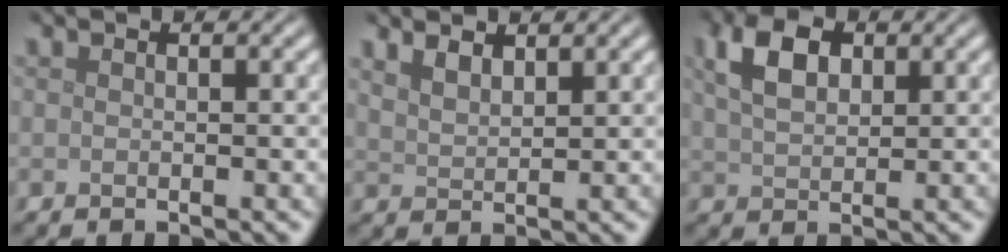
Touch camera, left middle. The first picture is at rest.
{"total": 2.2, "force": [1.7, 0.6, 1.1], "torque": [-0.018, 0.003, 0.033]}
{"total": 4.5, "force": [2.0, 2.7, 3.1], "torque": [-0.068, 0.009, 0.034]}